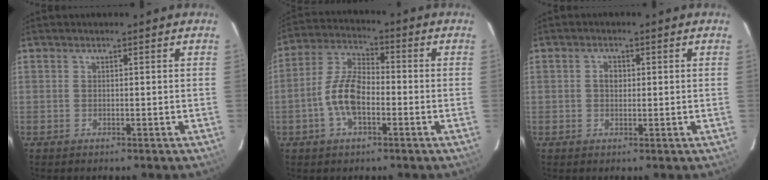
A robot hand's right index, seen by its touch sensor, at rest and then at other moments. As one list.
[{"total": 9.4, "force": [-2.7, 4.6, 7.8], "torque": [-0.165, 0.013, -0.054]}, {"total": 1.9, "force": [0.2, 1.5, 1.2], "torque": [-0.019, 0.007, 0.002]}]